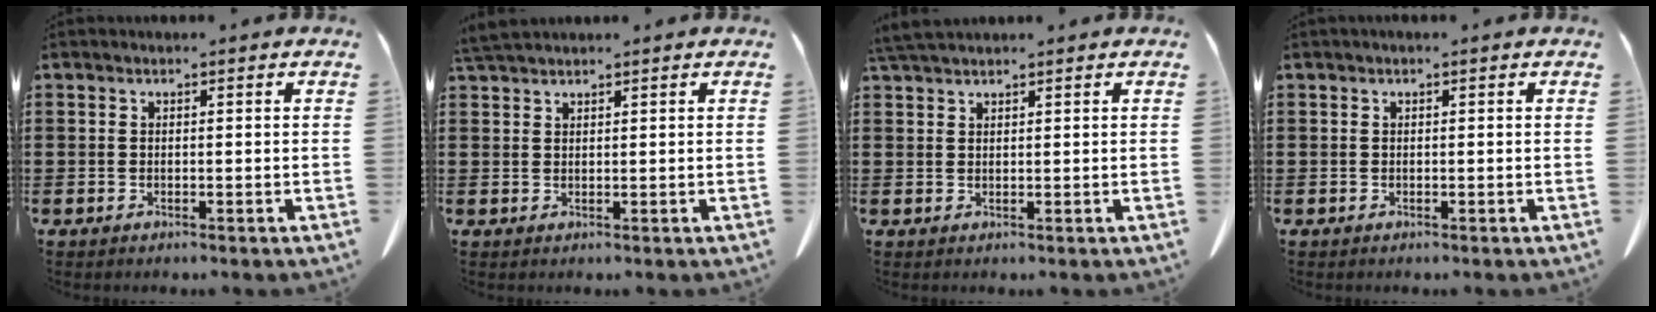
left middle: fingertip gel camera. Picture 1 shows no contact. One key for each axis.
{"total": 2.3, "fx": 2.1, "fy": 0.3, "fz": 0.9, "tx": -0.023, "ty": 0.003, "tz": 0.041}
{"total": 2.4, "fx": 2.2, "fy": 0.4, "fz": 1.0, "tx": -0.026, "ty": 0.003, "tz": 0.042}
{"total": 0.0}